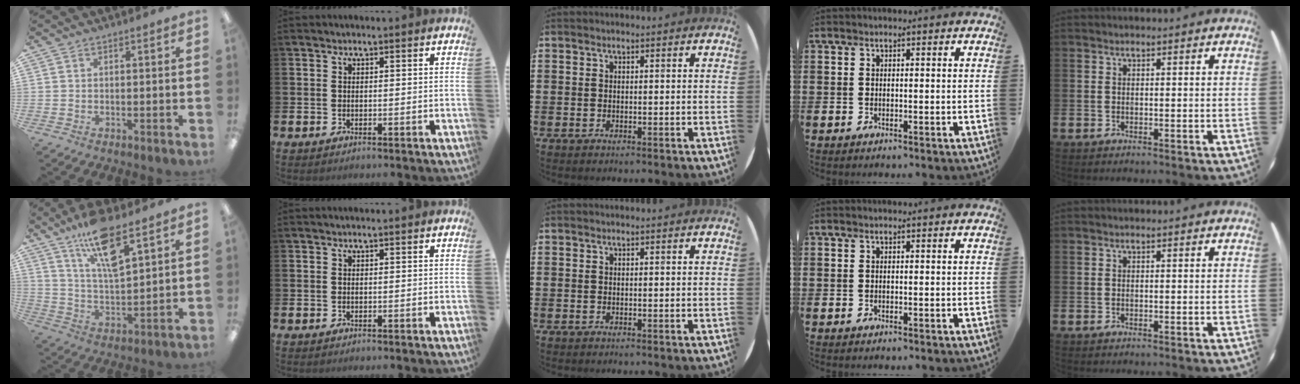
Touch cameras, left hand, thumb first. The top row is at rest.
{"thumb": {"total": 14.4, "force": [9.7, 4.2, 9.8], "torque": [-0.169, -0.043, 0.164]}}